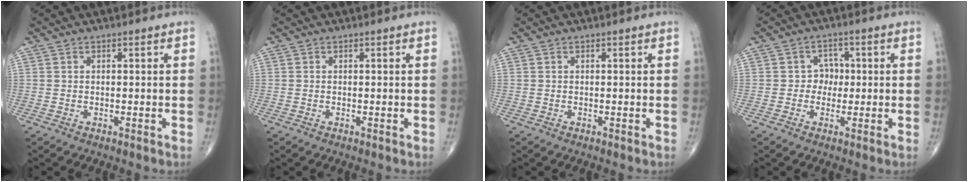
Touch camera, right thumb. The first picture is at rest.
{"total": 0.0}
{"total": 0.0}
{"total": 3.5, "force": [-0.1, 3.2, 1.5], "torque": [0.008, 0.011, -0.011]}